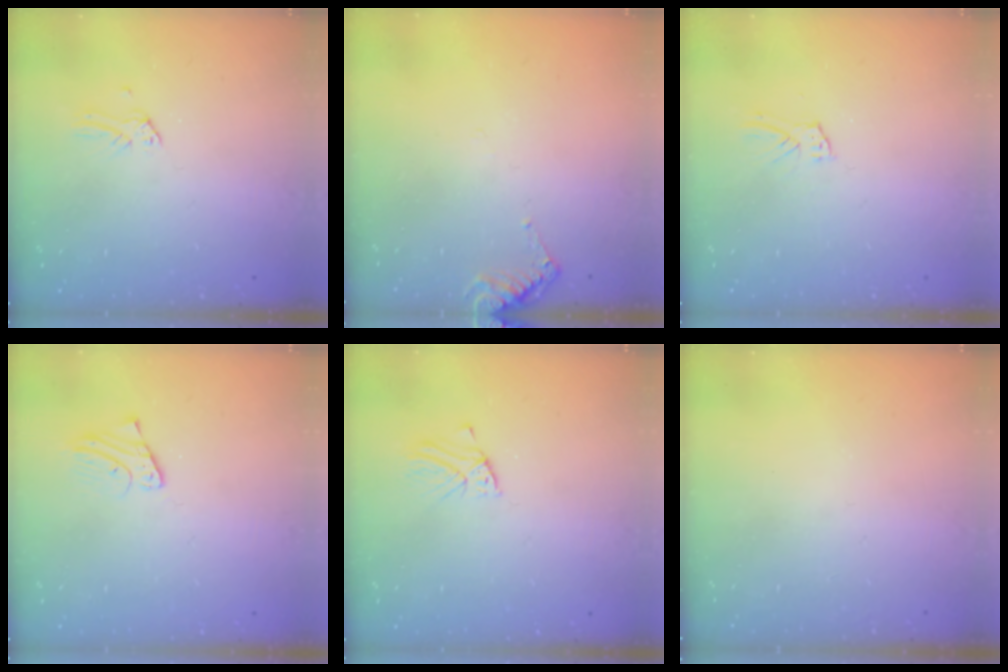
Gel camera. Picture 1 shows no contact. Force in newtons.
{"total": 4.8, "press": 4.8, "slide": 0.6}
{"total": 5.5, "press": 5.5, "slide": 0.4}
{"total": 2.6, "press": 2.6, "slide": 0.2}
{"total": 2.7, "press": 2.7, "slide": 0.2}
{"total": 0.0}